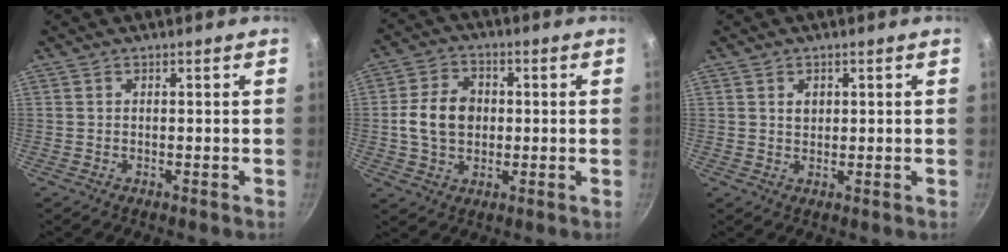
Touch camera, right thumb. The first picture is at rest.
{"total": 9.6, "force": [0.2, 7.3, 6.2], "torque": [-0.095, 0.013, -0.004]}
{"total": 1.8, "force": [0.6, 1.5, 1.0], "torque": [-0.008, -0.002, 0.011]}